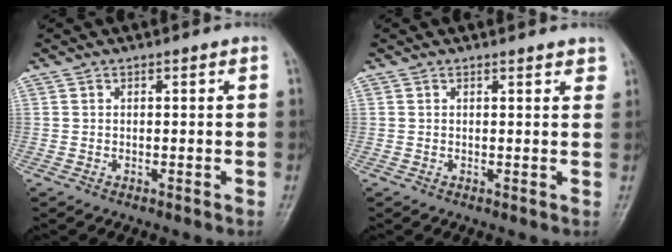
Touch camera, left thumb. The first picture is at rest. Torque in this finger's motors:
{"motor_torque": [0.14, 0.09, -0.05, -0.03, 0.00]}